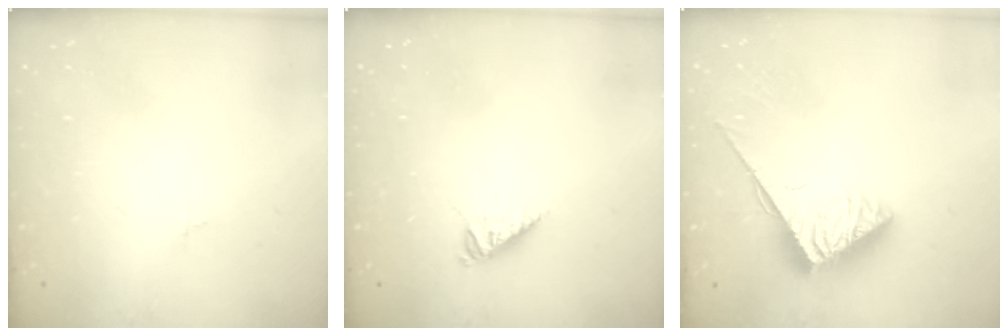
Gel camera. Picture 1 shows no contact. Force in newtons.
{"total": 3.8, "press": 3.7, "slide": 0.7}
{"total": 3.9, "press": 3.9, "slide": 0.5}